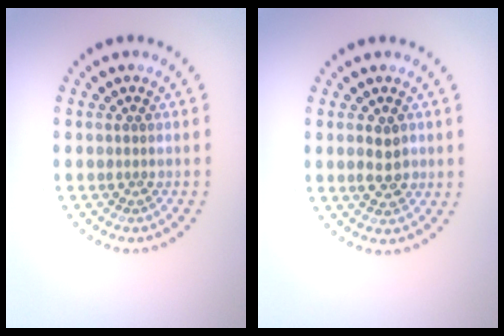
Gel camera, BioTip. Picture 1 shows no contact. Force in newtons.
{"total": 2.4, "press": 2.4, "slide": 0.1}